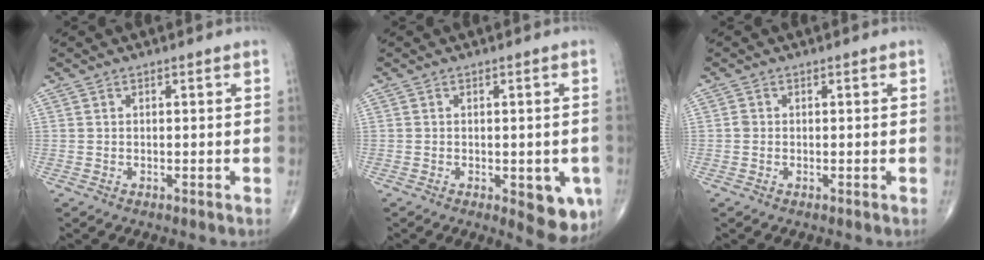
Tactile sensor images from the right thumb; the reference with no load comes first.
{"total": 7.7, "force": [-2.4, 3.2, 6.5], "torque": [-0.052, -0.008, -0.024]}
{"total": 0.8, "force": [-0.1, 0.8, 0.3], "torque": [-0.001, 0.002, -0.002]}